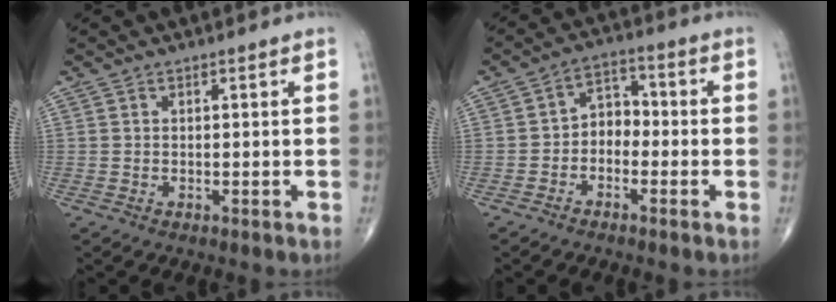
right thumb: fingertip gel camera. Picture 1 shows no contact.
{"total": 5.2, "force": [-1.7, 3.9, 3.0], "torque": [-0.021, 0.031, -0.046]}